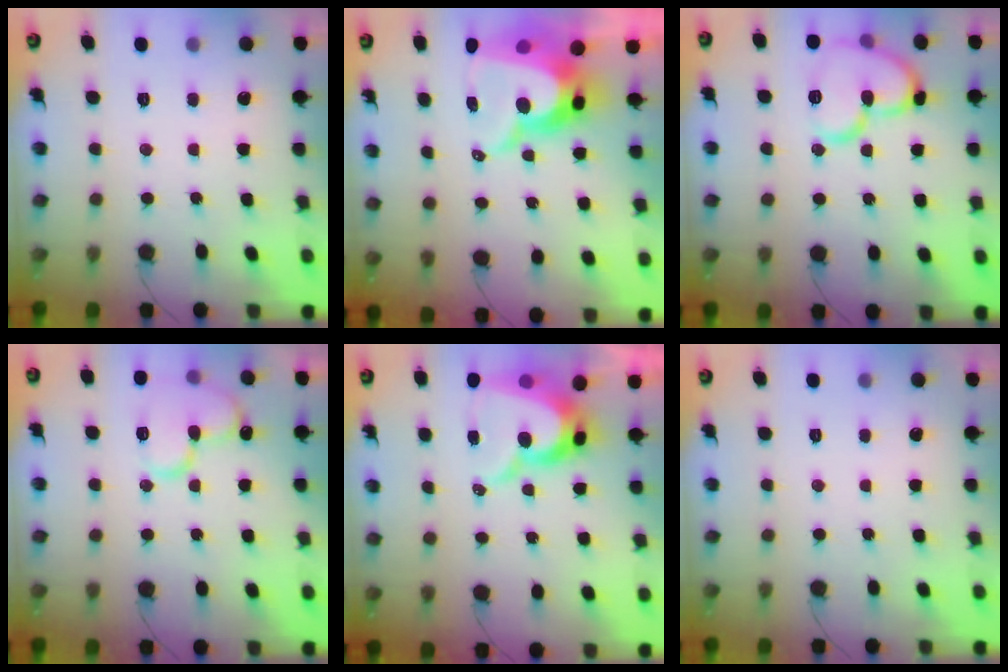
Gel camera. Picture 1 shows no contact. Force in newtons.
{"total": 15.4, "press": 15.3, "slide": 1.4}
{"total": 13.8, "press": 13.7, "slide": 1.5}
{"total": 13.8, "press": 13.7, "slide": 1.8}
{"total": 13.6, "press": 13.5, "slide": 1.1}
{"total": 0.0}